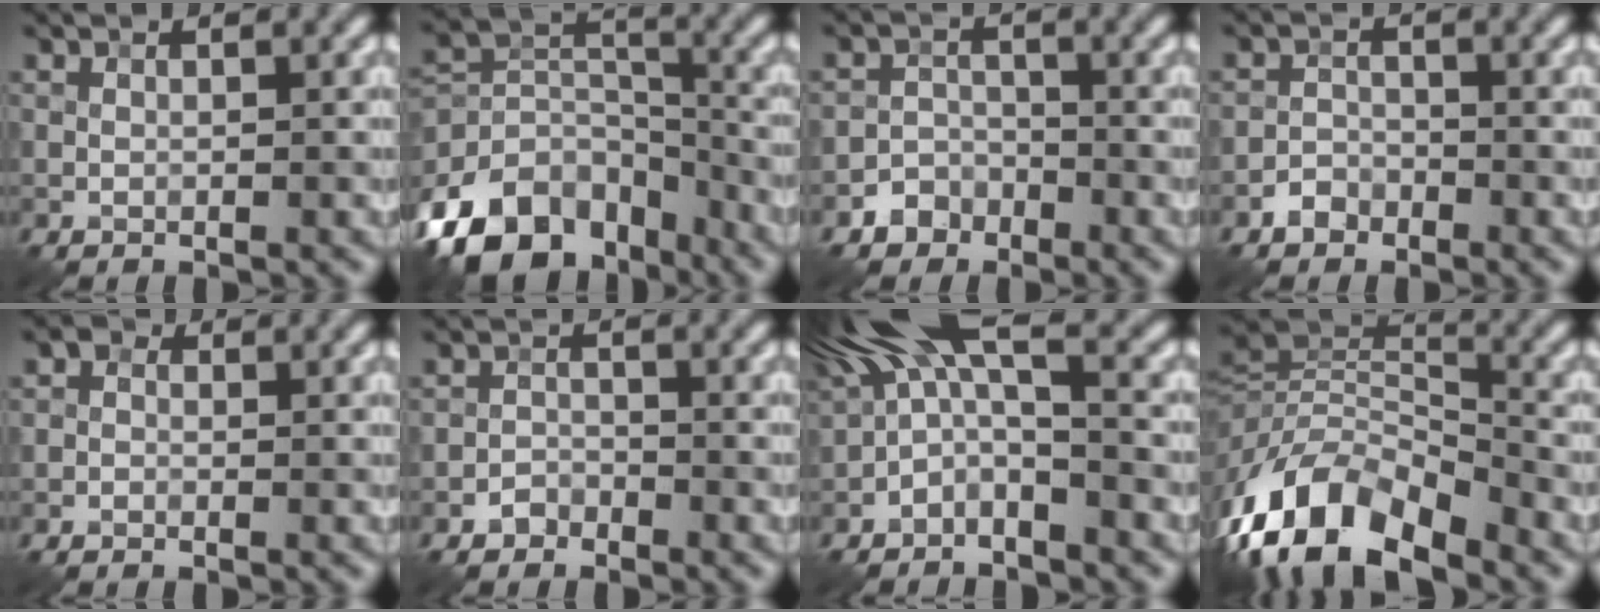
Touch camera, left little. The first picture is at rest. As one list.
[{"total": 12.0, "force": [-8.0, 7.0, 5.7], "torque": [-0.118, 0.008, -0.148]}, {"total": 2.2, "force": [-1.7, 1.5, 0.1], "torque": [0.010, 0.009, -0.033]}, {"total": 1.8, "force": [-1.4, 1.1, 0.3], "torque": [0.002, 0.008, -0.028]}, {"total": 1.0, "force": [0.0, 0.8, 0.6], "torque": [-0.010, 0.000, -0.011]}, {"total": 1.4, "force": [-1.2, 0.7, 0.1], "torque": [0.002, 0.006, -0.025]}, {"total": 6.2, "force": [-0.1, 2.3, 5.7], "torque": [-0.111, 0.032, -0.022]}, {"total": 12.0, "force": [-6.5, 5.9, 8.1], "torque": [-0.158, 0.000, -0.131]}]